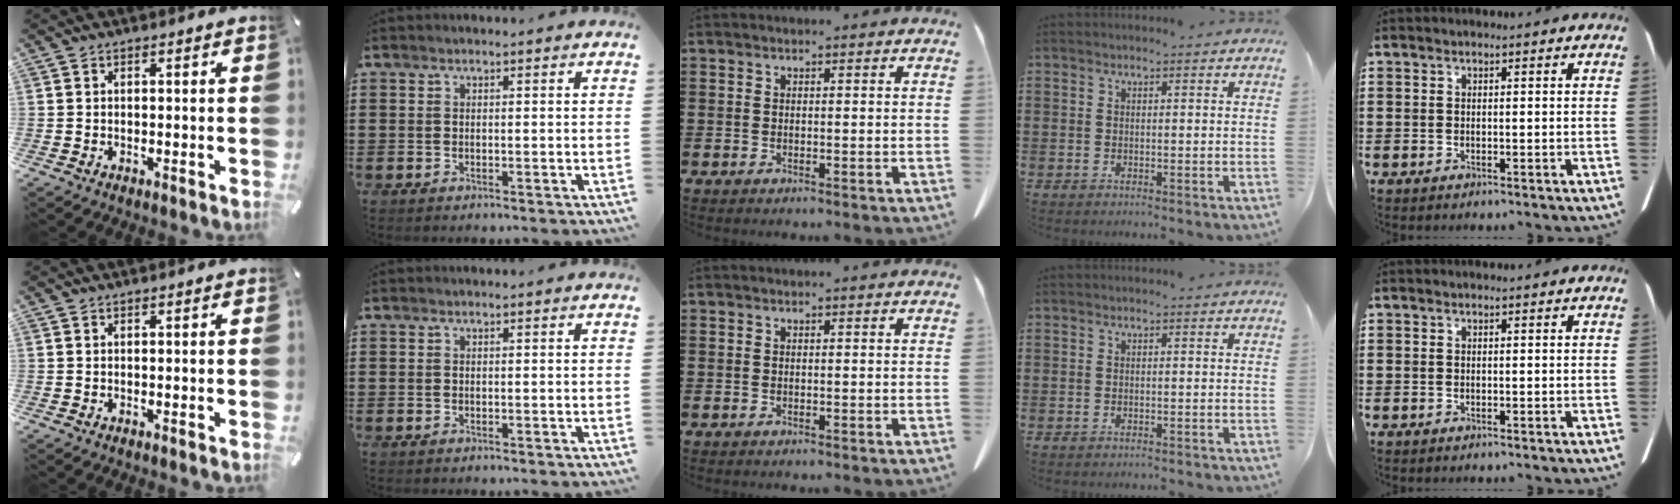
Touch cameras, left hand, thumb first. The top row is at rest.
{"ring": {"total": 0.6, "force": [-0.5, 0.0, 0.1], "torque": [-0.005, -0.002, -0.010]}}